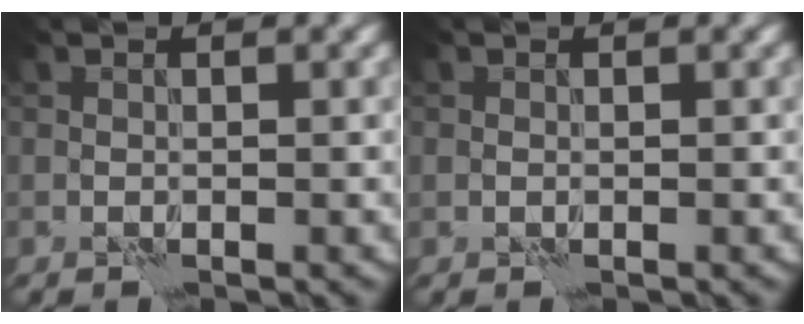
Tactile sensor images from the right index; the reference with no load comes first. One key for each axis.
{"total": 0.0}